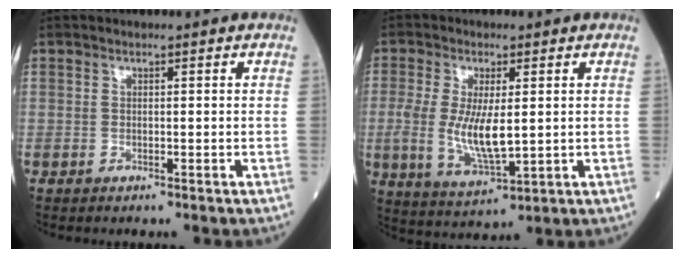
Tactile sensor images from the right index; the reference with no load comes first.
{"total": 9.3, "force": [0.0, 3.1, 8.8], "torque": [-0.182, -0.016, 0.008]}